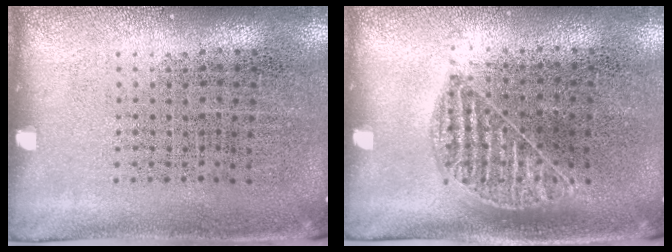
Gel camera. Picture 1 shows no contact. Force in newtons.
{"total": 1.0, "press": 0.8, "slide": 0.5}